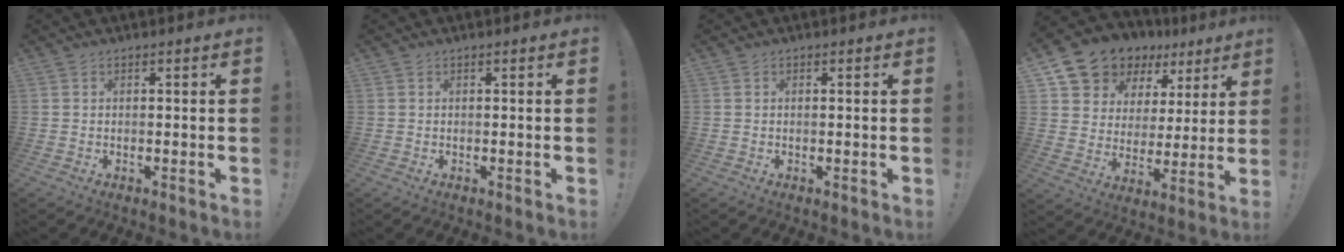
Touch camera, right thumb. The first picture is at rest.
{"total": 0.0}
{"total": 0.0}
{"total": 11.9, "force": [9.3, 7.1, 2.1], "torque": [-0.046, -0.076, 0.178]}